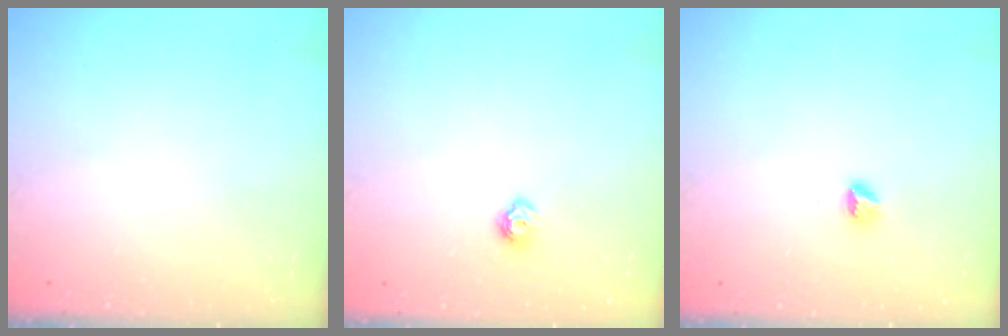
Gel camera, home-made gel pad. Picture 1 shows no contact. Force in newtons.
{"total": 6.1, "press": 6.1, "slide": 0.8}
{"total": 3.4, "press": 3.4, "slide": 0.4}